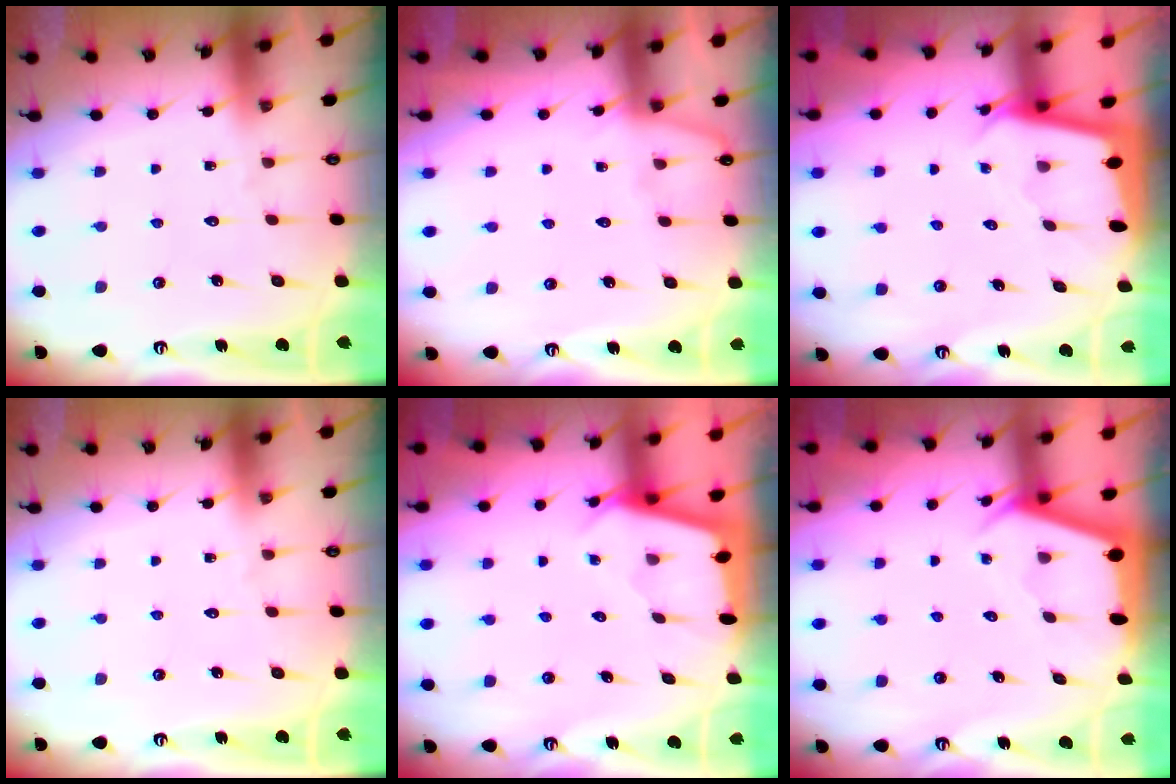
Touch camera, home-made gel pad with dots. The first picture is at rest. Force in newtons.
{"total": 2.0, "press": 2.0, "slide": 0.4}
{"total": 1.8, "press": 1.8, "slide": 0.1}
{"total": 0.0}
{"total": 2.4, "press": 2.4, "slide": 0.3}
{"total": 2.3, "press": 2.3, "slide": 0.3}